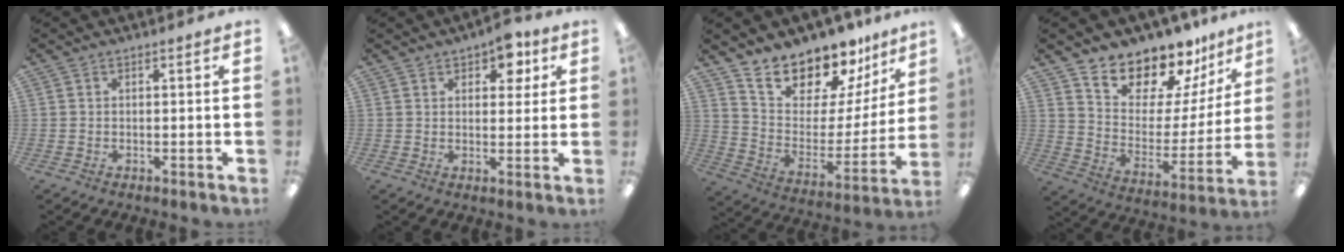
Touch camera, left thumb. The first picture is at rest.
{"total": 6.5, "force": [3.9, 3.6, 3.8], "torque": [-0.036, -0.012, 0.063]}
{"total": 15.6, "force": [14.6, 5.1, 2.2], "torque": [-0.060, -0.138, 0.264]}
{"total": 13.9, "force": [12.9, 5.0, 1.6], "torque": [-0.038, -0.130, 0.234]}